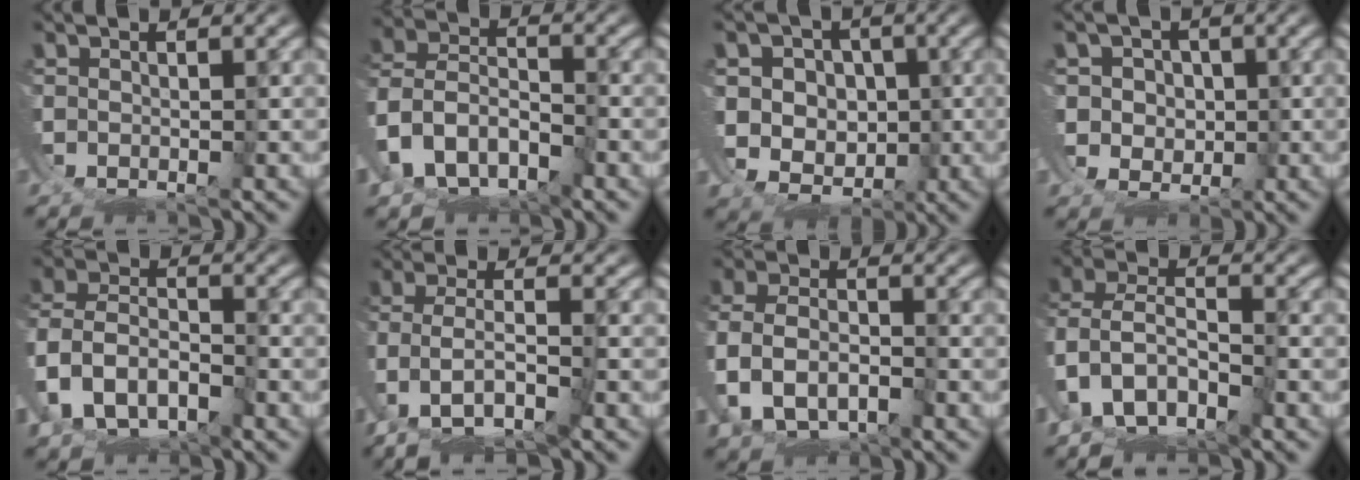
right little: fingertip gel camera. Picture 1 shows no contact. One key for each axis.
{"total": 10.2, "fx": -3.2, "fy": 9.3, "fz": 2.6, "tx": -0.119, "ty": -0.053, "tz": -0.051}
{"total": 5.8, "fx": 0.1, "fy": 5.4, "fz": 2.1, "tx": -0.047, "ty": -0.033, "tz": 0.014}
{"total": 2.4, "fx": 1.5, "fy": 1.8, "fz": 0.1, "tx": -0.002, "ty": -0.016, "tz": 0.038}
{"total": 6.3, "fx": -1.9, "fy": 5.6, "fz": 2.0, "tx": -0.079, "ty": -0.033, "tz": -0.025}
{"total": 5.7, "fx": -1.6, "fy": 3.8, "fz": 4.0, "tx": -0.103, "ty": -0.013, "tz": -0.022}
{"total": 4.0, "fx": -0.4, "fy": 3.4, "fz": 2.2, "tx": -0.077, "ty": -0.027, "tz": 0.007}
{"total": 11.7, "fx": -3.3, "fy": 10.5, "fz": 4.1, "tx": -0.139, "ty": -0.048, "tz": -0.052}